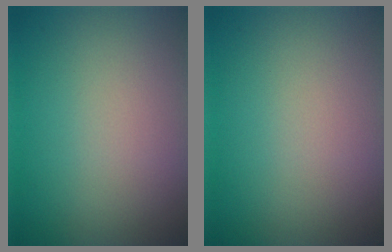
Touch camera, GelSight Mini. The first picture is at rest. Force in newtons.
{"total": 0.0}